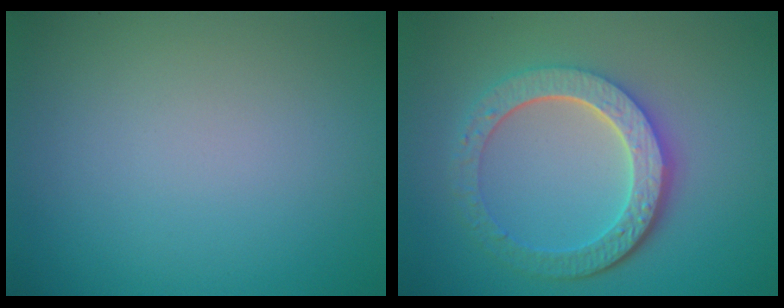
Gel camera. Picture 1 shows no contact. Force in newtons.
{"total": 5.8, "press": 4.4, "slide": 3.8}